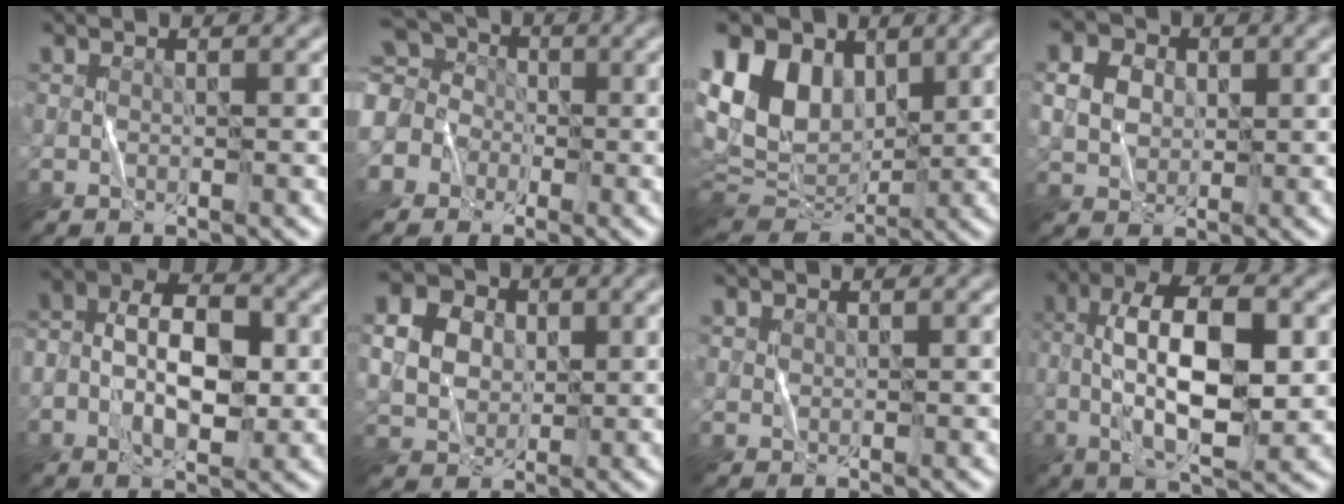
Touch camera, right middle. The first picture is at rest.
{"total": 9.0, "force": [-0.1, 8.1, 3.9], "torque": [-0.111, 0.036, -0.055]}
{"total": 11.7, "force": [3.8, 8.1, 7.5], "torque": [-0.166, 0.023, 0.059]}
{"total": 4.4, "force": [1.2, 3.4, 2.5], "torque": [-0.069, 0.008, 0.017]}
{"total": 6.7, "force": [-0.6, 3.9, 5.4], "torque": [-0.095, 0.008, -0.019]}
{"total": 6.3, "force": [1.6, 5.0, 3.4], "torque": [-0.090, 0.020, 0.024]}
{"total": 0.5, "force": [0.4, 0.3, 0.1], "torque": [-0.007, 0.000, 0.012]}
{"total": 10.1, "force": [-0.6, 3.6, 9.4], "torque": [-0.164, 0.011, -0.016]}